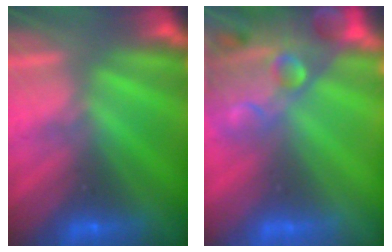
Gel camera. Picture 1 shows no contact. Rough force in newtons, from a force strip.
{"total": 6.9}